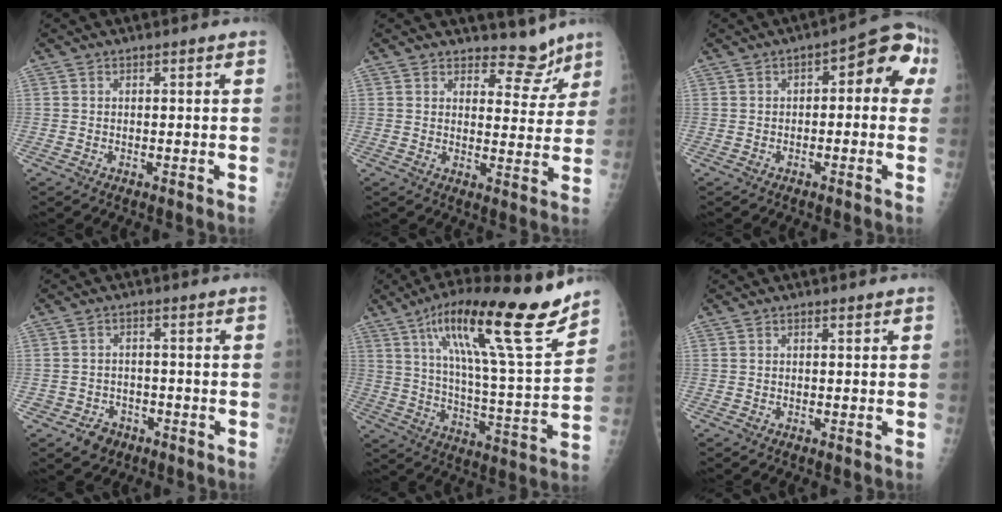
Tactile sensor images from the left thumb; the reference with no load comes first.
{"total": 6.3, "force": [5.5, 2.9, 0.8], "torque": [0.019, -0.049, 0.076]}
{"total": 9.4, "force": [1.1, 4.4, 8.1], "torque": [-0.065, 0.036, 0.001]}
{"total": 4.2, "force": [-2.3, 3.4, 0.9], "torque": [0.002, 0.014, -0.034]}
{"total": 23.4, "force": [14.9, 3.6, 17.7], "torque": [-0.261, -0.056, 0.242]}
{"total": 0.0}